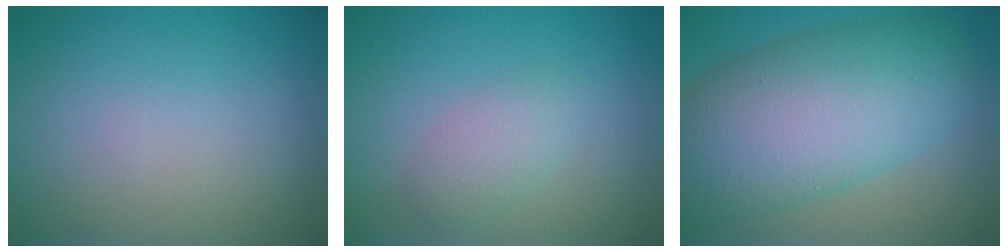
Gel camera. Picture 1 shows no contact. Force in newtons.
{"total": 2.2, "press": 2.2, "slide": 0.0}
{"total": 11.1, "press": 11.1, "slide": 0.2}